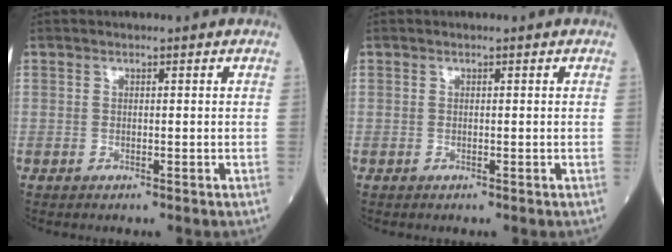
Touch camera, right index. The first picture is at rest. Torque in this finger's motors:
{"motor_torque": [0.04, -0.03, -0.01, -0.01]}